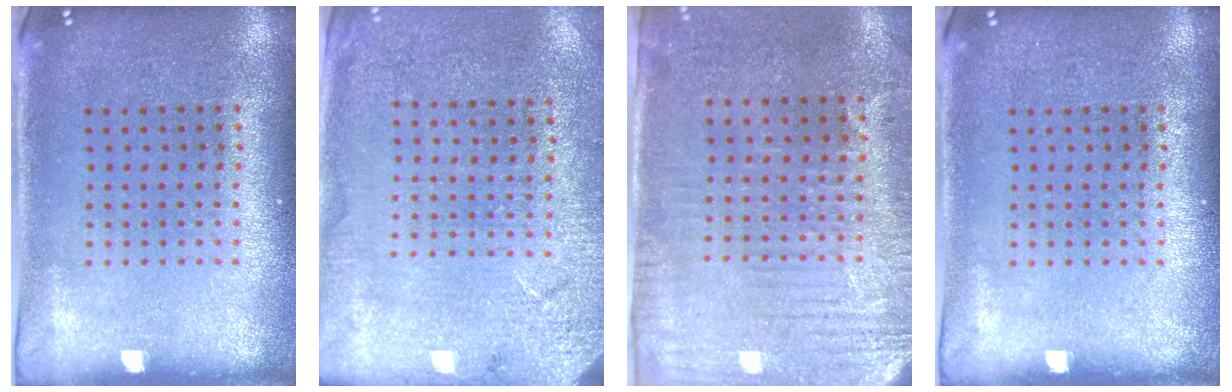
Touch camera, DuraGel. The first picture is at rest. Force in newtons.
{"total": 2.6, "press": 2.6, "slide": 0.4}
{"total": 3.0, "press": 2.6, "slide": 1.6}
{"total": 0.0}